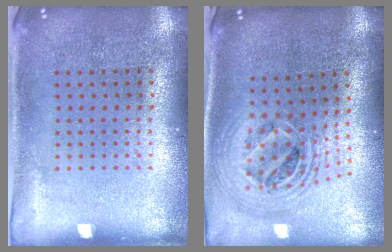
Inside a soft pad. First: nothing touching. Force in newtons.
{"total": 2.3, "press": 1.8, "slide": 1.5}